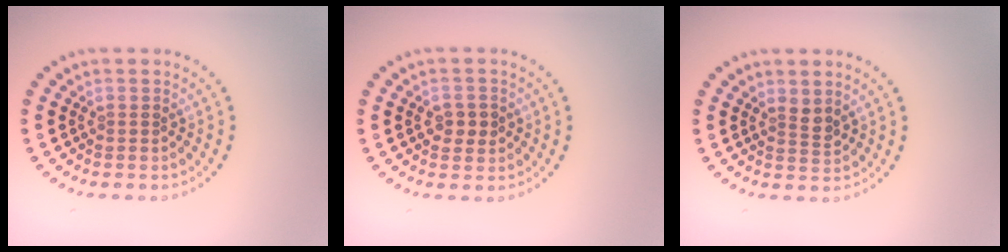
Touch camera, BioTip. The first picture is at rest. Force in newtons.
{"total": 2.0, "press": 2.0, "slide": 0.1}
{"total": 1.3, "press": 1.0, "slide": 0.7}